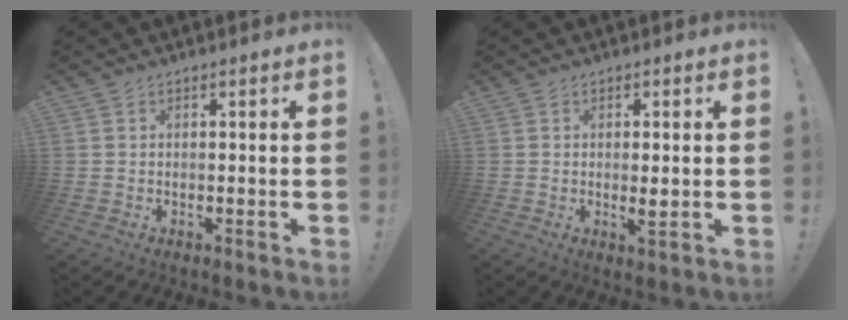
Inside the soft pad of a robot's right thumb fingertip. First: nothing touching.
{"total": 2.6, "force": [0.1, 0.3, 2.6], "torque": [-0.032, -0.008, -0.001]}